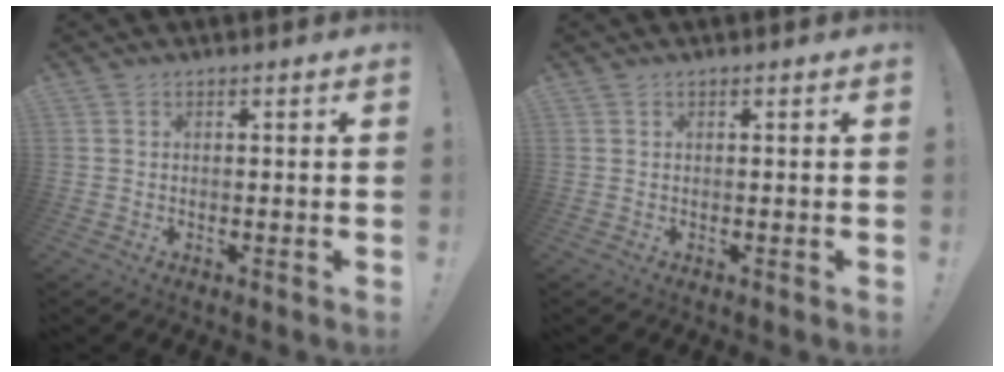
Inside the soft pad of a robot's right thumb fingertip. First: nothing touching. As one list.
[{"total": 0.0}]